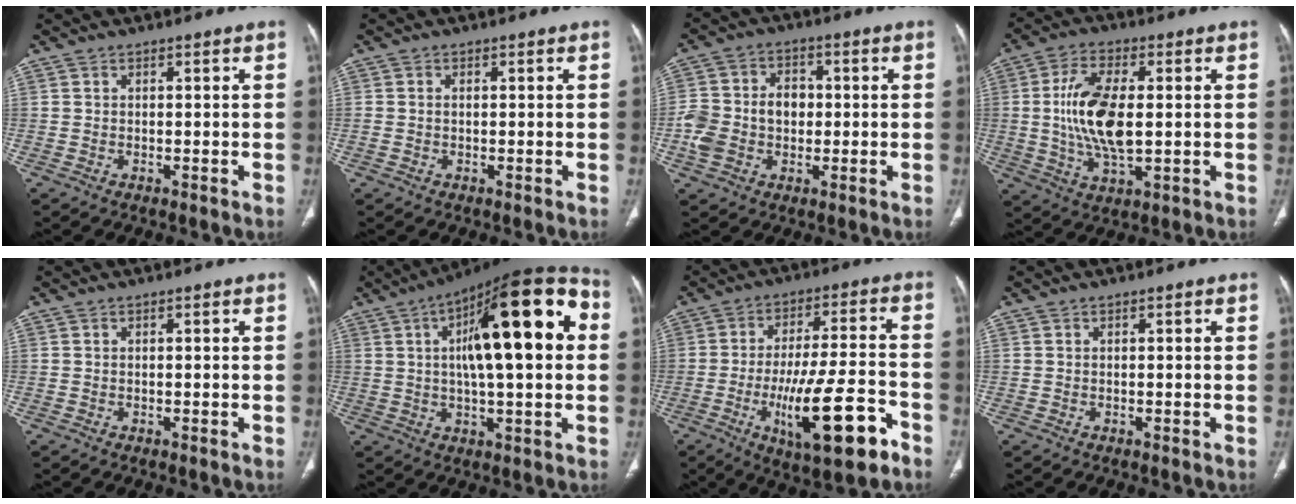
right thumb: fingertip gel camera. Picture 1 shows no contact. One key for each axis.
{"total": 0.8, "fx": 0.0, "fy": 0.6, "fz": 0.6, "tx": -0.016, "ty": 0.006, "tz": 0.003}
{"total": 10.6, "fx": -0.9, "fy": 8.1, "fz": 6.7, "tx": -0.115, "ty": 0.027, "tz": -0.017}
{"total": 13.4, "fx": 0.5, "fy": 6.1, "fz": 11.9, "tx": -0.234, "ty": -0.005, "tz": 0.011}
{"total": 0.0}
{"total": 23.0, "fx": 4.0, "fy": 7.2, "fz": 21.5, "tx": -0.303, "ty": 0.026, "tz": 0.048}
{"total": 17.7, "fx": -7.5, "fy": 4.8, "fz": 15.3, "tx": -0.259, "ty": 0.026, "tz": -0.108}
{"total": 0.0}